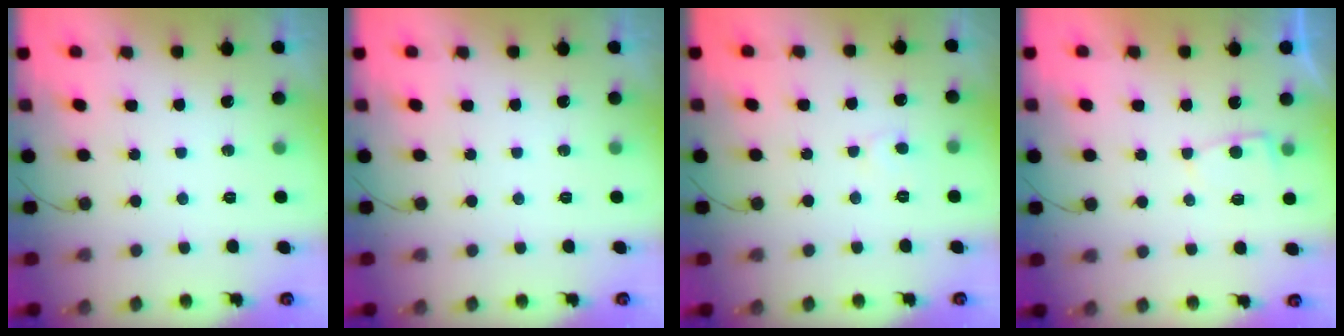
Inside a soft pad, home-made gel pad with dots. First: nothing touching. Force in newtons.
{"total": 0.0}
{"total": 3.8, "press": 3.8, "slide": 0.5}
{"total": 2.7, "press": 2.7, "slide": 0.4}